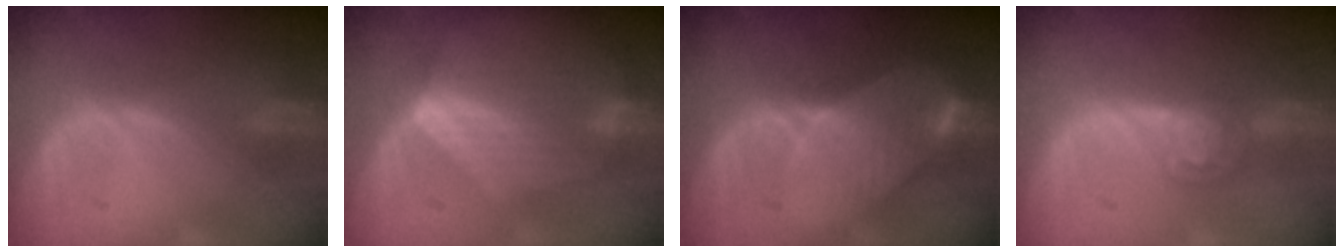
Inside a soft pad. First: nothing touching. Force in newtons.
{"total": 7.0, "press": 6.5, "slide": 2.7}
{"total": 8.4, "press": 7.4, "slide": 3.9}
{"total": 5.1, "press": 4.4, "slide": 2.5}